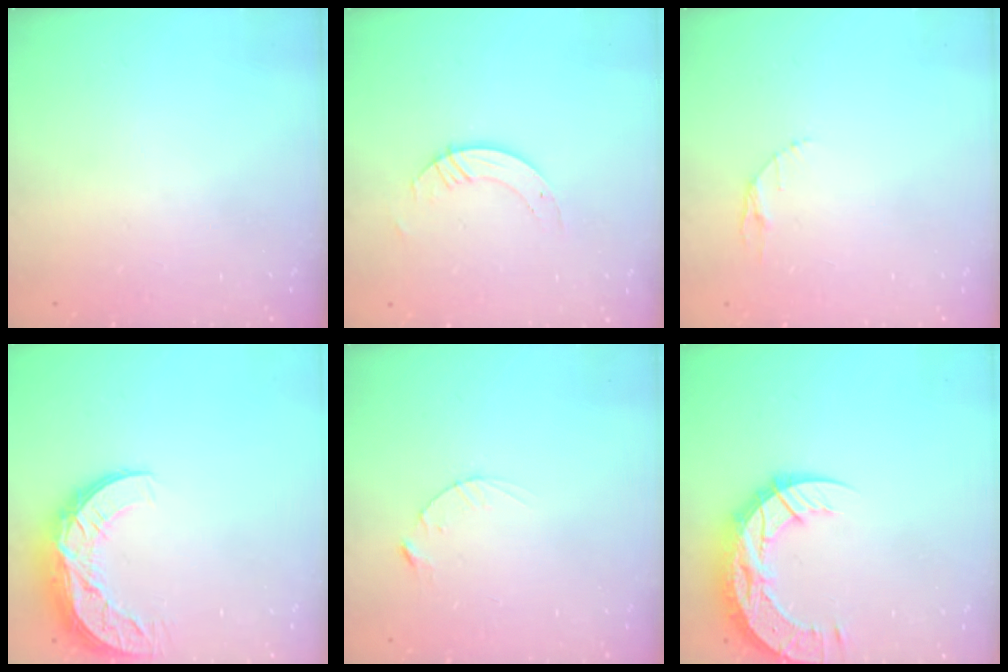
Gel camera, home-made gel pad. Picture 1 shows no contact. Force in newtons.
{"total": 3.7, "press": 3.6, "slide": 0.4}
{"total": 2.9, "press": 2.9, "slide": 0.4}
{"total": 11.3, "press": 11.2, "slide": 0.9}
{"total": 2.5, "press": 2.5, "slide": 0.4}
{"total": 15.7, "press": 15.6, "slide": 1.2}